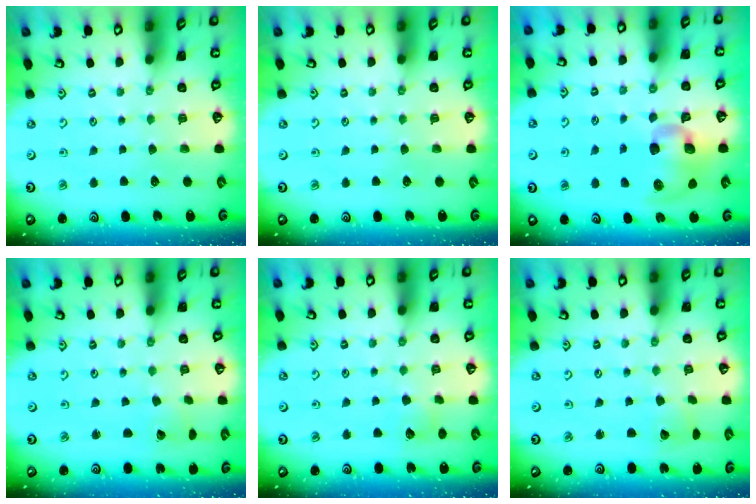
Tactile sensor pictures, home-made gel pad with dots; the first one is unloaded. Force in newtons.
{"total": 0.0}
{"total": 13.3, "press": 13.2, "slide": 2.0}
{"total": 1.9, "press": 1.9, "slide": 0.1}
{"total": 6.6, "press": 6.6, "slide": 0.8}
{"total": 2.3, "press": 2.3, "slide": 0.3}